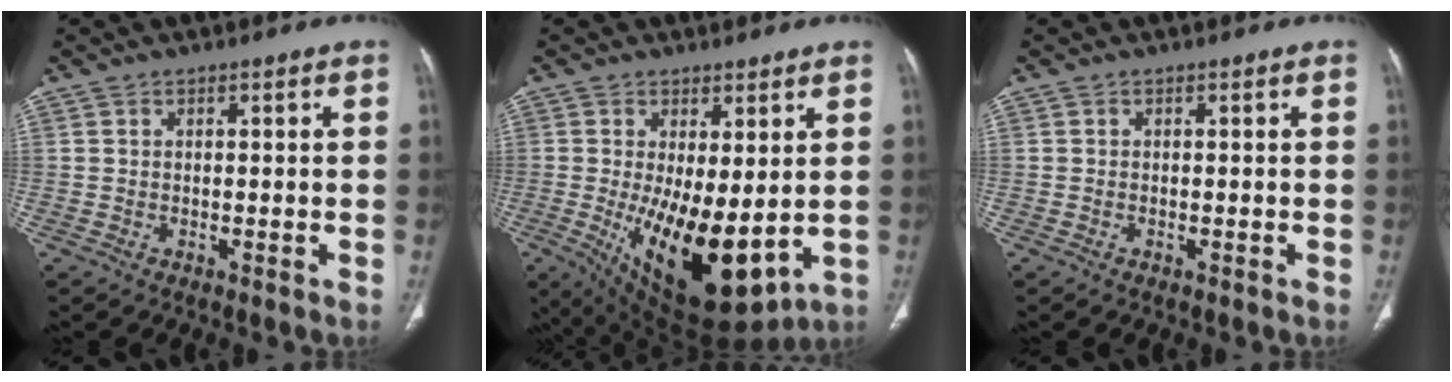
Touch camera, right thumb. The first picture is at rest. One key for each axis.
{"total": 17.2, "fx": -1.8, "fy": 7.3, "fz": 15.4, "tx": -0.246, "ty": -0.036, "tz": 0.000}
{"total": 0.0}